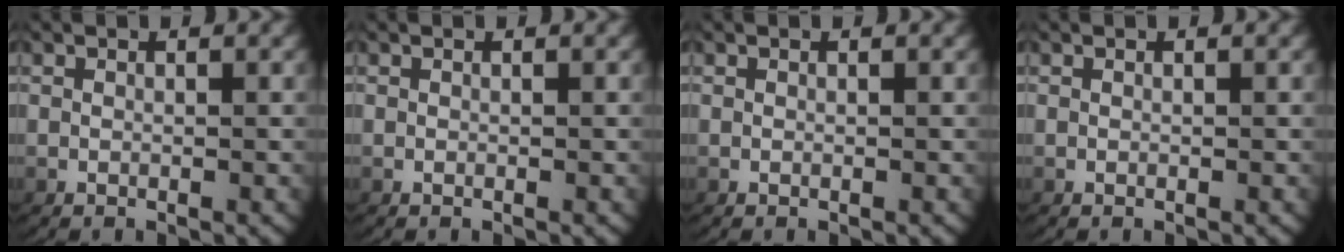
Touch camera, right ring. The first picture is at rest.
{"total": 0.0}
{"total": 0.8, "force": [0.0, -0.7, -0.4], "torque": [0.000, -0.009, 0.009]}
{"total": 0.0}